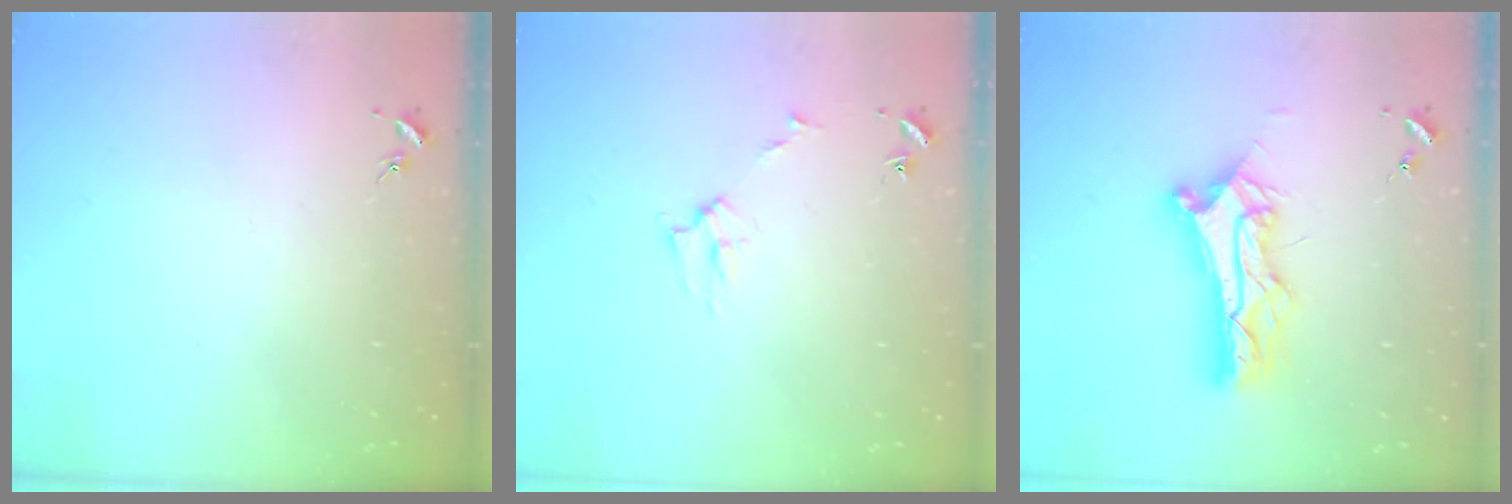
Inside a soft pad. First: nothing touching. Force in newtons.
{"total": 2.7, "press": 2.7, "slide": 0.3}
{"total": 11.0, "press": 11.0, "slide": 0.9}